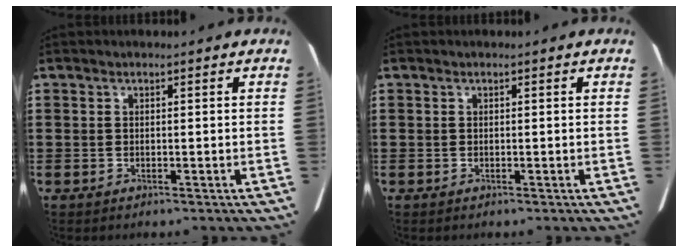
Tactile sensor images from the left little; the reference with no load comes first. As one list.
[{"total": 0.0}]